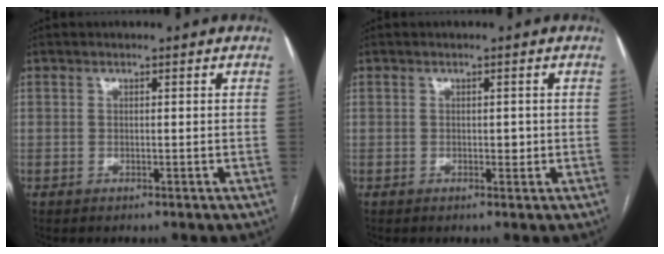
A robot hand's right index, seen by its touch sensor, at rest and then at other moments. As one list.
[{"total": 1.2, "force": [-0.1, 0.8, 0.9], "torque": [-0.010, 0.001, 0.000]}]